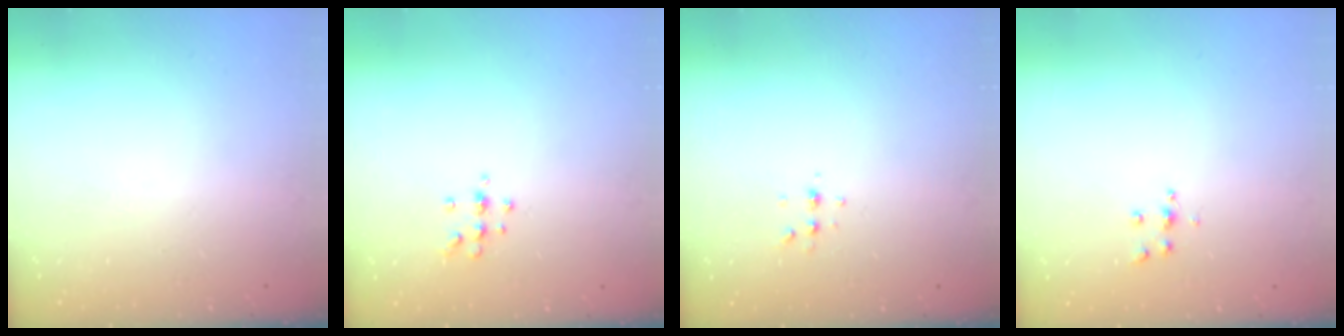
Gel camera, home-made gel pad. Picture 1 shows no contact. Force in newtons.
{"total": 7.1, "press": 7.0, "slide": 1.3}
{"total": 3.9, "press": 3.8, "slide": 1.2}
{"total": 5.9, "press": 5.9, "slide": 0.3}